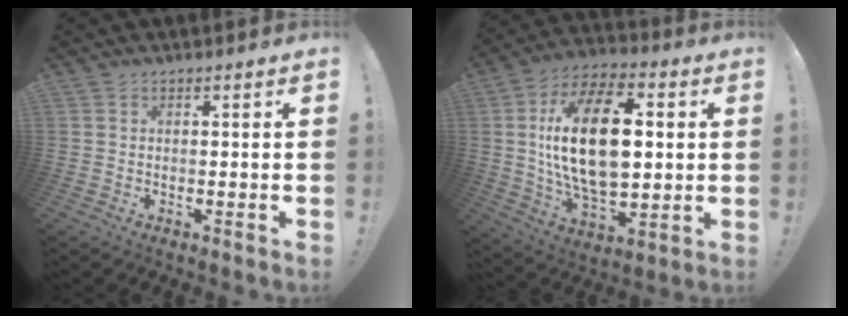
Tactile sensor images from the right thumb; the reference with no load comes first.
{"total": 25.1, "force": [2.6, 13.3, 21.1], "torque": [-0.384, -0.002, 0.040]}